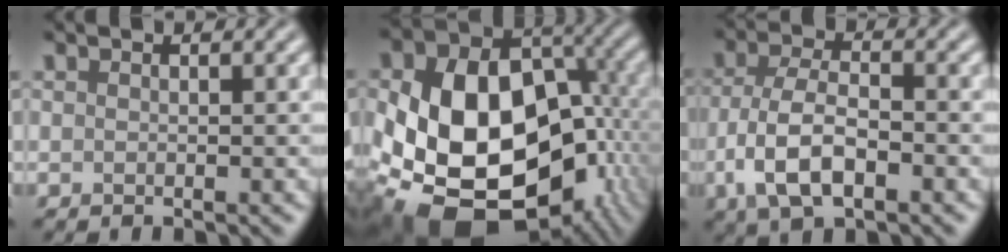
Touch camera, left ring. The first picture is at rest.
{"total": 17.3, "force": [-3.9, 12.3, 11.6], "torque": [-0.199, -0.026, -0.049]}
{"total": 6.1, "force": [-2.3, 2.9, 4.8], "torque": [-0.095, -0.003, -0.050]}